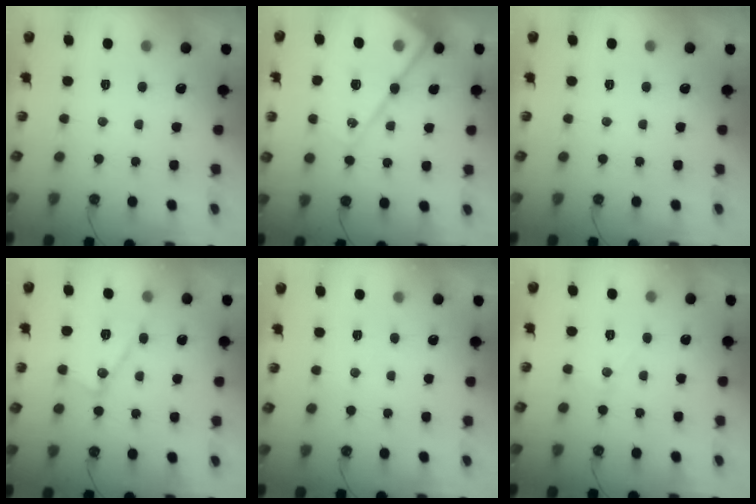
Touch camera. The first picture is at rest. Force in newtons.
{"total": 17.2, "press": 17.1, "slide": 1.9}
{"total": 0.0}
{"total": 12.9, "press": 12.9, "slide": 0.2}
{"total": 3.9, "press": 3.9, "slide": 0.6}
{"total": 5.6, "press": 5.6, "slide": 0.5}